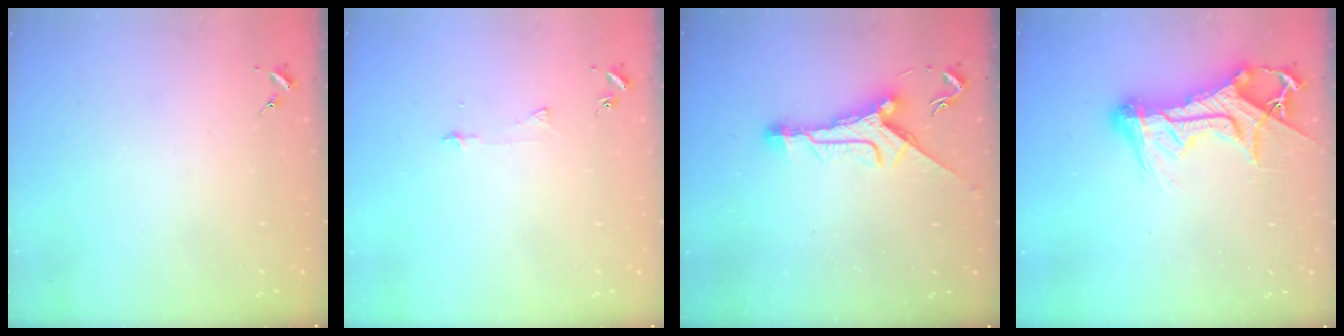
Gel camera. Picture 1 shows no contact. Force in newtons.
{"total": 4.2, "press": 4.2, "slide": 0.5}
{"total": 10.9, "press": 10.9, "slide": 0.7}
{"total": 17.1, "press": 17.0, "slide": 1.6}